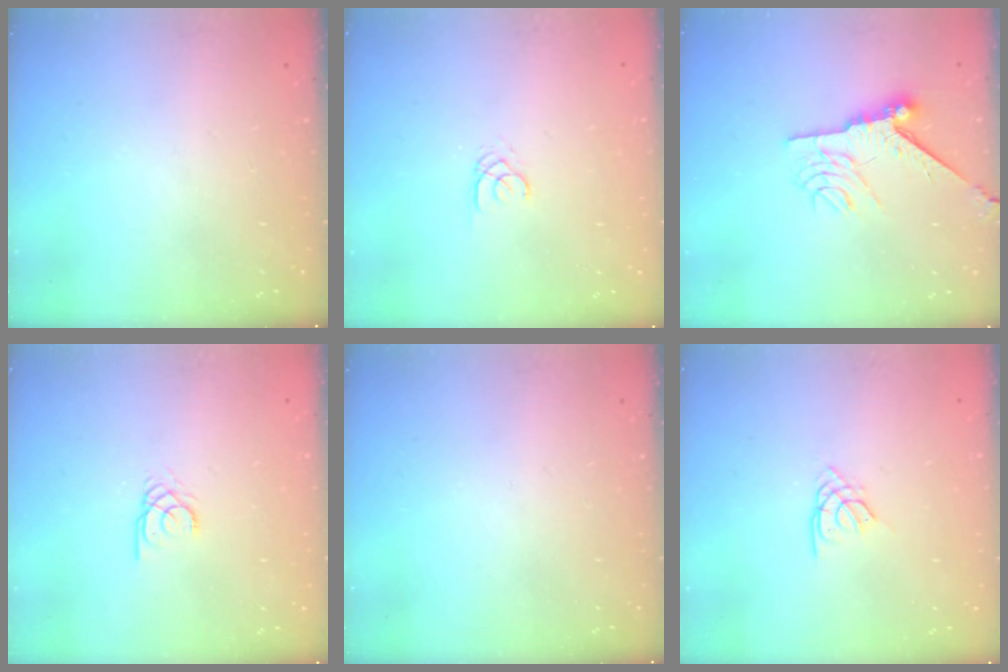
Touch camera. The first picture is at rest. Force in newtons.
{"total": 1.7, "press": 1.7, "slide": 0.2}
{"total": 9.6, "press": 9.5, "slide": 1.0}
{"total": 2.0, "press": 2.0, "slide": 0.2}
{"total": 0.0}
{"total": 2.3, "press": 2.3, "slide": 0.5}